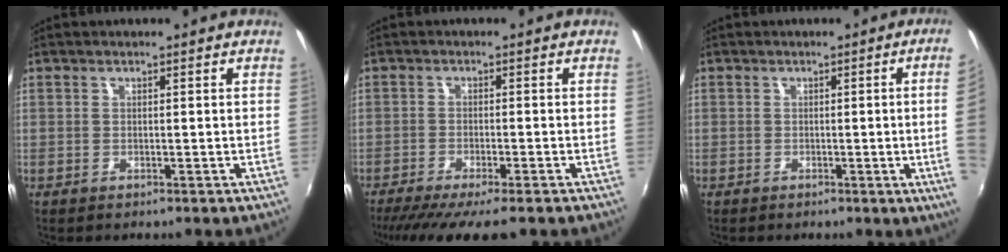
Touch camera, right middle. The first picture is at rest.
{"total": 10.0, "force": [-8.1, 1.0, 5.8], "torque": [-0.126, -0.036, -0.130]}
{"total": 7.2, "force": [0.1, -1.6, 7.0], "torque": [-0.084, -0.006, 0.003]}